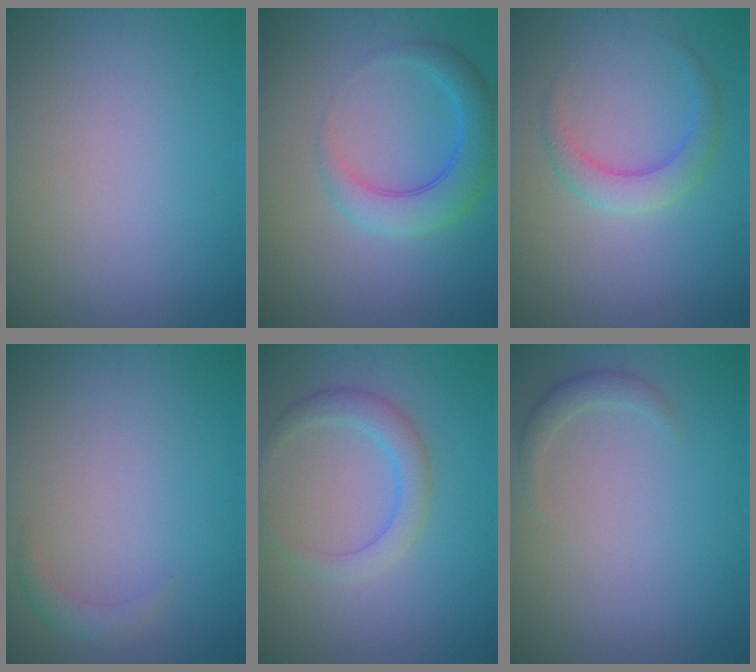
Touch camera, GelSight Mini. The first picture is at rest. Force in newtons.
{"total": 4.1, "press": 4.1, "slide": 0.2}
{"total": 2.7, "press": 2.7, "slide": 0.2}
{"total": 1.3, "press": 1.2, "slide": 0.1}
{"total": 2.8, "press": 2.8, "slide": 0.0}
{"total": 1.2, "press": 1.2, "slide": 0.1}